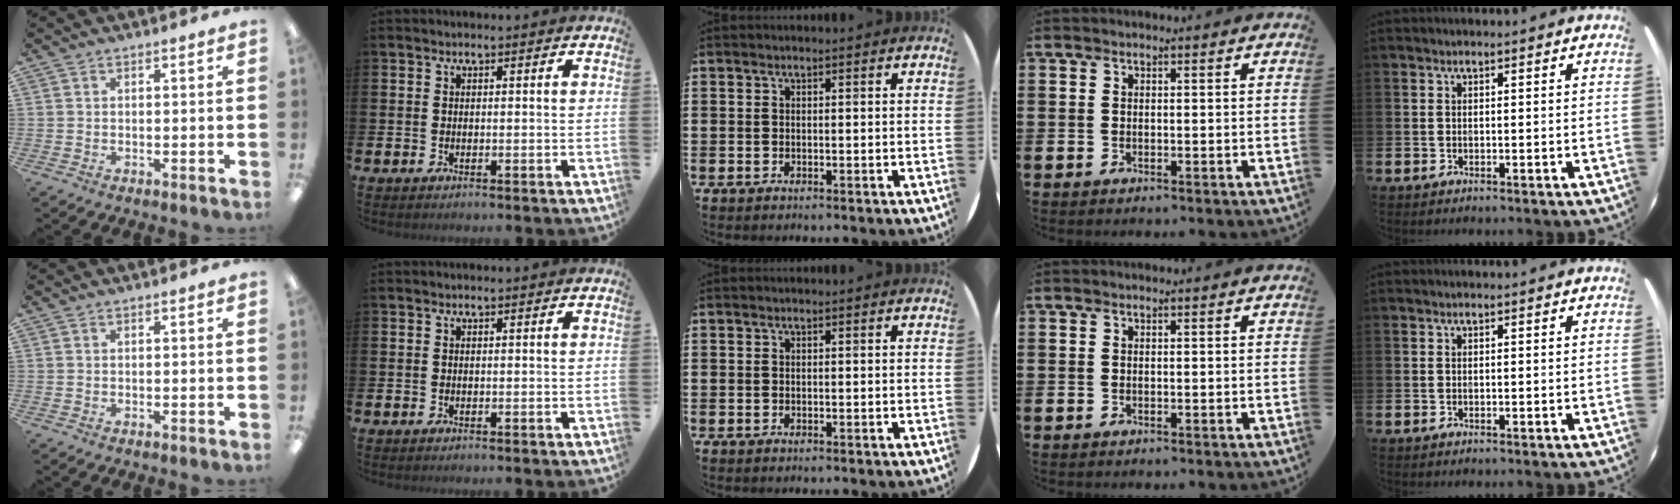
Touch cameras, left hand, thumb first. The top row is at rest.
{}